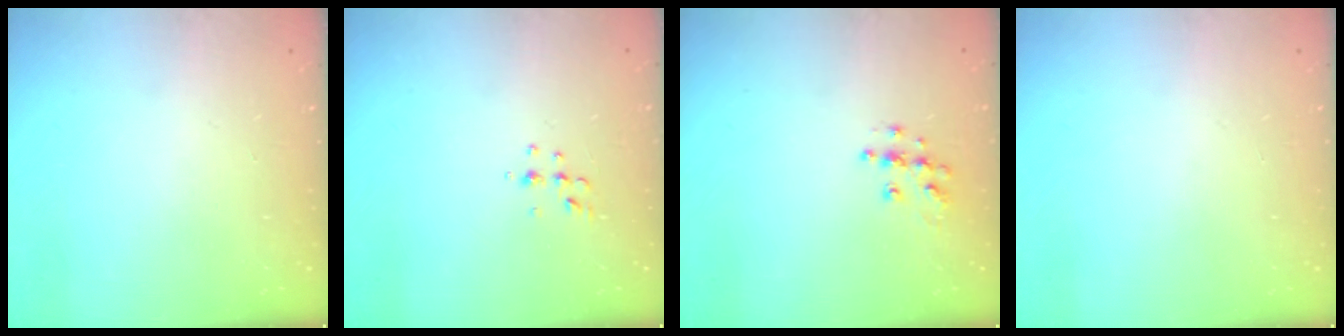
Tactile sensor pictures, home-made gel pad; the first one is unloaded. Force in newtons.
{"total": 4.6, "press": 4.5, "slide": 1.0}
{"total": 7.8, "press": 7.8, "slide": 0.2}
{"total": 0.0}